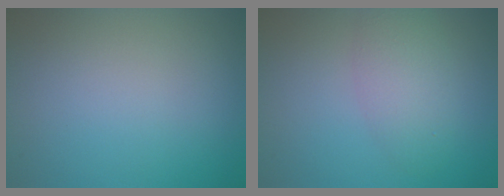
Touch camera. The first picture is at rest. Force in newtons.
{"total": 3.4, "press": 3.4, "slide": 0.0}